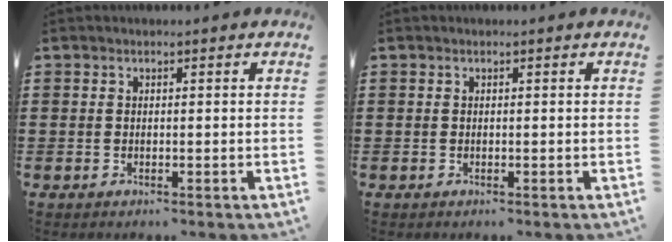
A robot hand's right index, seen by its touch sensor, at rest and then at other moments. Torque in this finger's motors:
{"motor_torque": [0.00, 0.00, 0.00, -0.01]}